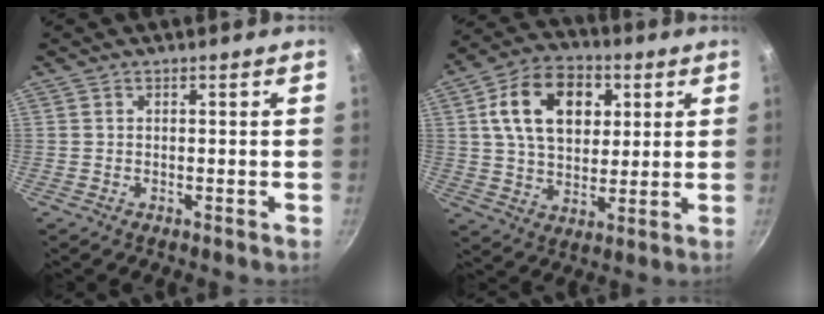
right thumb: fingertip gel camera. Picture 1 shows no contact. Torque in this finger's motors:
{"motor_torque": [-0.53, 2.85, 1.54, 0.34, 0.22]}